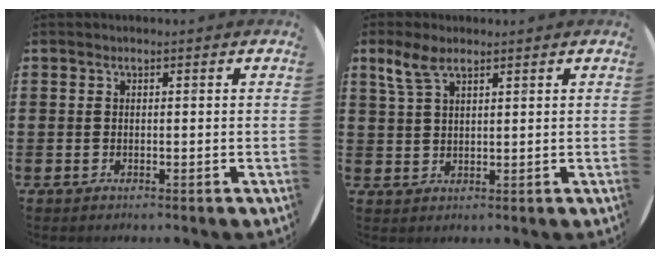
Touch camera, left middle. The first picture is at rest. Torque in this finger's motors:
{"motor_torque": [0.00, 0.00, 0.20, 0.06]}